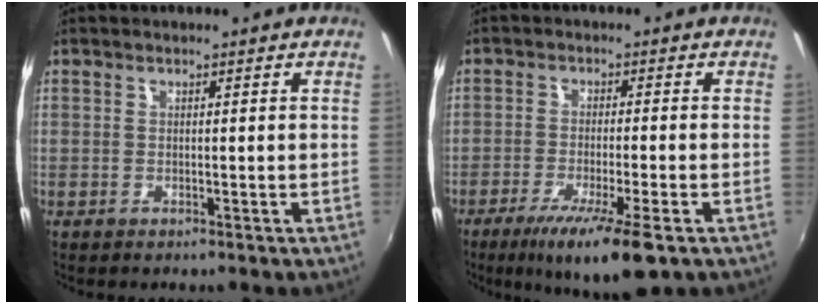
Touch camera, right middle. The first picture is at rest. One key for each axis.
{"total": 11.0, "fx": -6.7, "fy": 1.1, "fz": 8.7, "tx": -0.165, "ty": -0.030, "tz": -0.110}